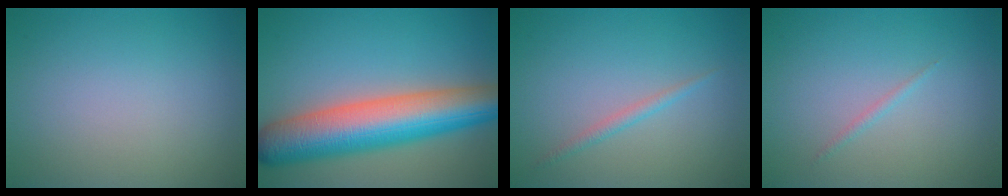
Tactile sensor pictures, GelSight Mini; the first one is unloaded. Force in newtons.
{"total": 10.9, "press": 10.9, "slide": 0.3}
{"total": 1.1, "press": 1.1, "slide": 0.1}
{"total": 0.6, "press": 0.6, "slide": 0.0}